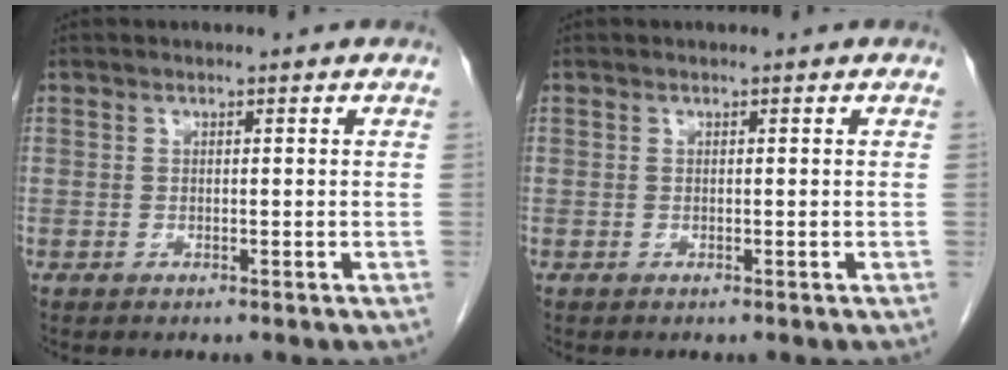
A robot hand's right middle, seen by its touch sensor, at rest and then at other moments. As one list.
[{"total": 0.0}]